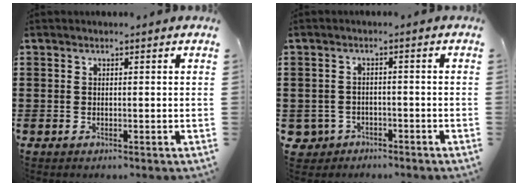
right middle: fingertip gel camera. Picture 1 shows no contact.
{"total": 2.3, "force": [-1.8, 1.4, 0.2], "torque": [-0.018, -0.001, -0.043]}